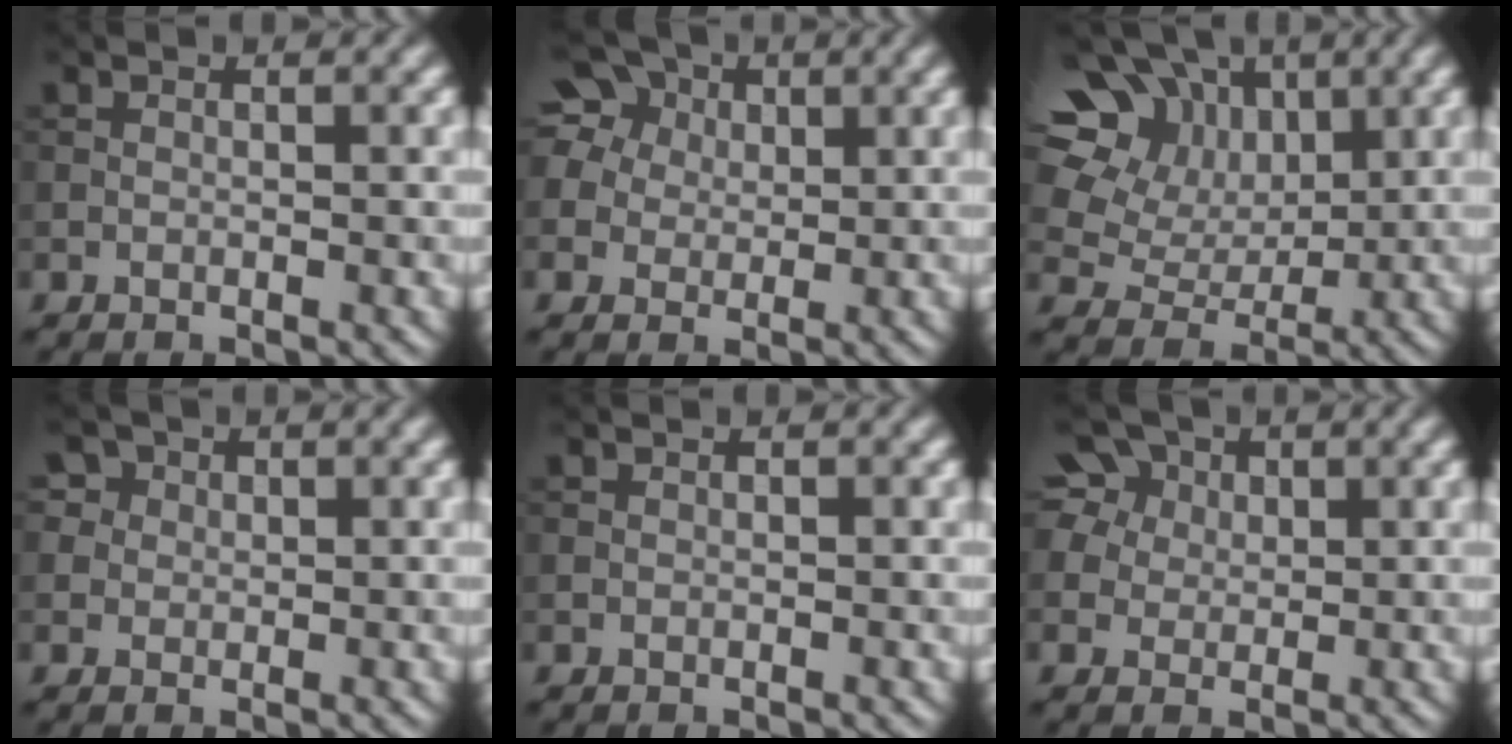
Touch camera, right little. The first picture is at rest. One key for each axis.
{"total": 10.3, "fx": 4.9, "fy": 7.7, "fz": 4.8, "tx": -0.114, "ty": 0.040, "tz": 0.057}
{"total": 15.2, "fx": 7.2, "fy": 11.1, "fz": 7.4, "tx": -0.185, "ty": 0.044, "tz": 0.135}
{"total": 4.6, "fx": 2.4, "fy": 3.5, "fz": 1.7, "tx": -0.037, "ty": 0.013, "tz": 0.024}
{"total": 0.0}
{"total": 9.5, "fx": 4.7, "fy": 7.0, "fz": 4.4, "tx": -0.099, "ty": 0.035, "tz": 0.057}